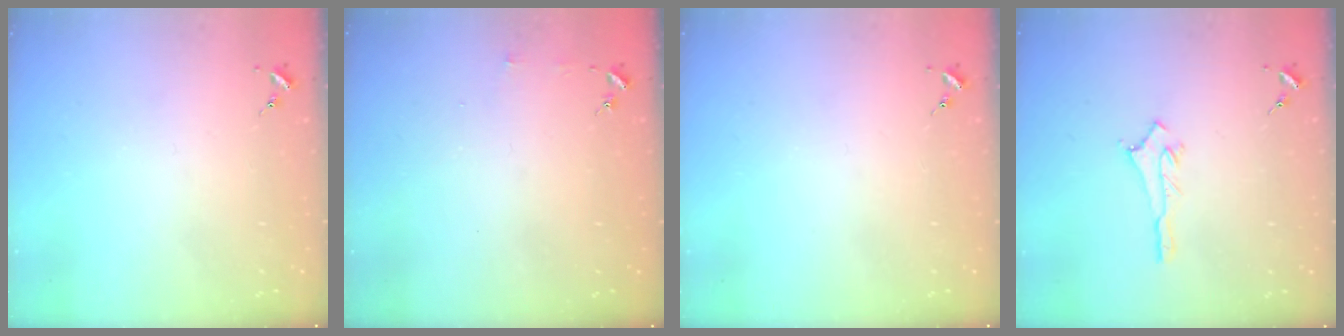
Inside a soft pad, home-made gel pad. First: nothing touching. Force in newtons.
{"total": 3.0, "press": 3.0, "slide": 0.3}
{"total": 0.0}
{"total": 2.9, "press": 2.9, "slide": 0.3}